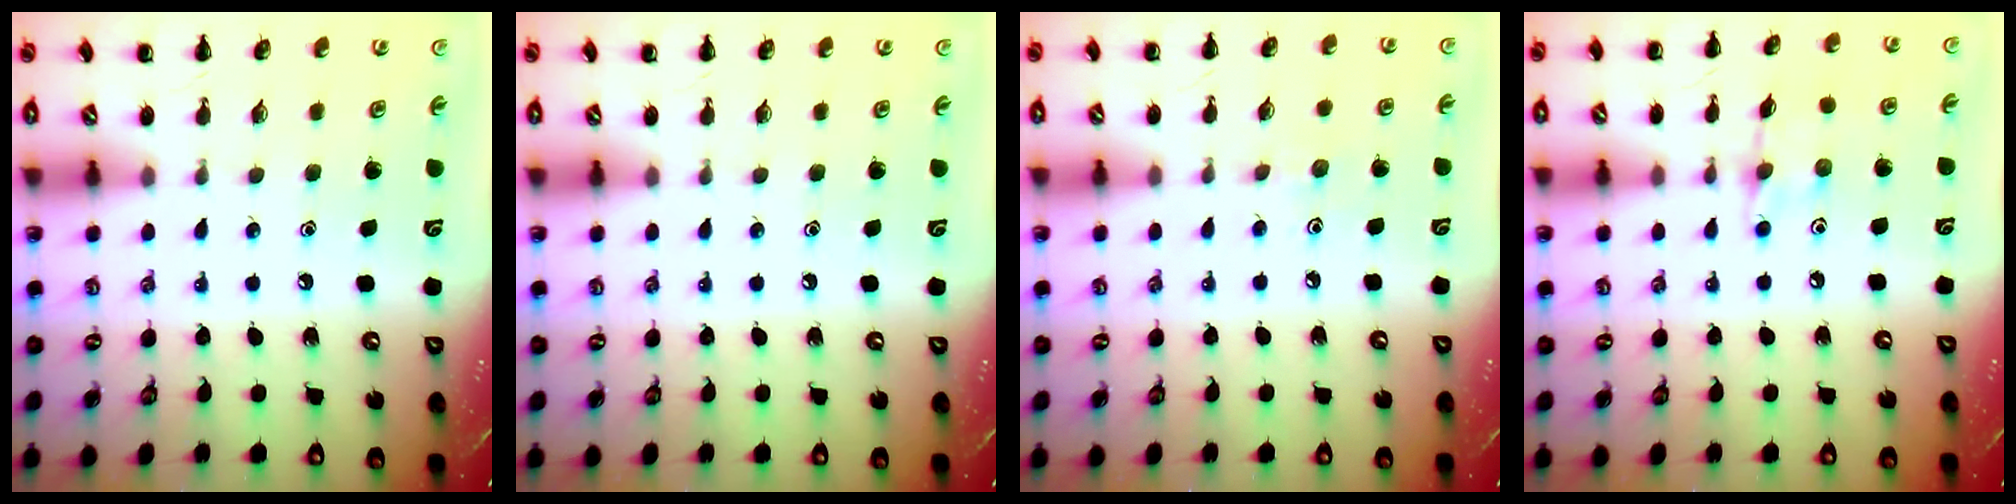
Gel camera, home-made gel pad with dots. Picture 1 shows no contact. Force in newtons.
{"total": 0.0}
{"total": 3.7, "press": 3.3, "slide": 1.6}
{"total": 6.3, "press": 6.3, "slide": 0.7}